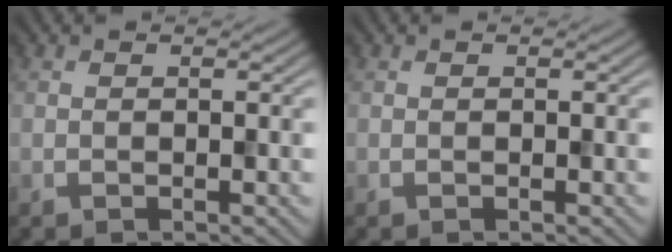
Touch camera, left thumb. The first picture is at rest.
{"total": 0.0}